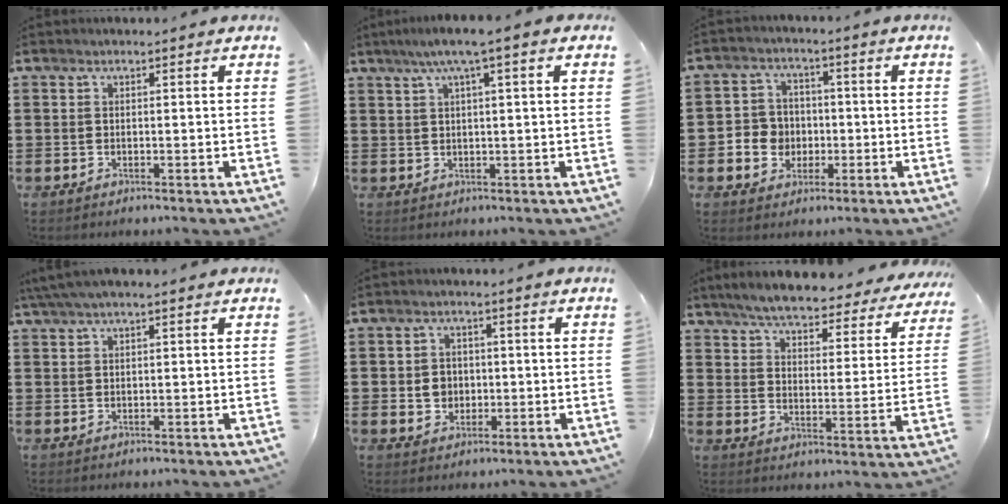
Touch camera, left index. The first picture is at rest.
{"total": 3.8, "force": [1.5, -0.2, 3.5], "torque": [-0.071, 0.001, 0.022]}
{"total": 5.3, "force": [-1.0, 5.1, 1.3], "torque": [-0.040, 0.016, -0.017]}
{"total": 2.6, "force": [1.7, 0.3, 2.0], "torque": [-0.040, 0.003, 0.032]}
{"total": 3.3, "force": [-0.2, 3.0, 1.4], "torque": [-0.031, 0.004, -0.009]}
{"total": 5.7, "force": [5.4, 0.3, 1.7], "torque": [-0.060, -0.036, 0.090]}